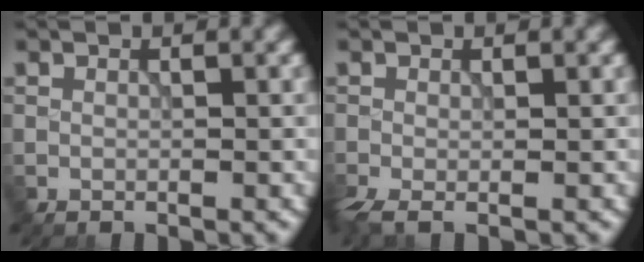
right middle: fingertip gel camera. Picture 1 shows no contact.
{"total": 2.6, "force": [-1.4, 0.7, 2.1], "torque": [-0.049, -0.012, -0.031]}